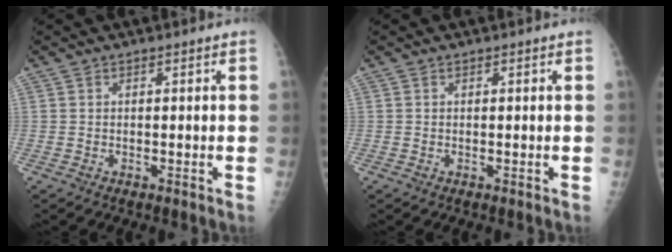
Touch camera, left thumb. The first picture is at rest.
{"total": 0.0}